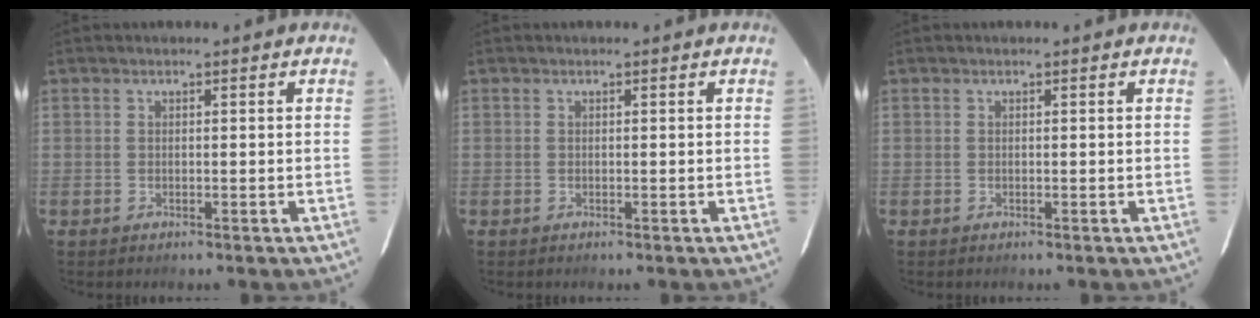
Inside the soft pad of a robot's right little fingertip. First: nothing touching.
{"total": 0.0}
{"total": 0.0}